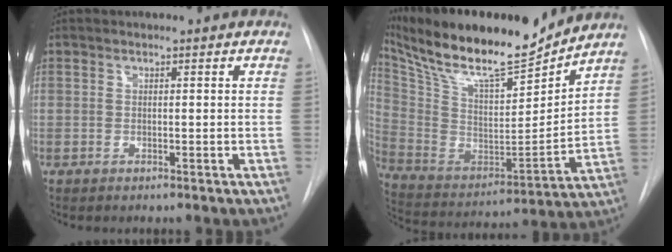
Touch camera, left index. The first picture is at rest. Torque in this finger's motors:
{"motor_torque": [0.61, -0.81, 0.24, 0.11]}